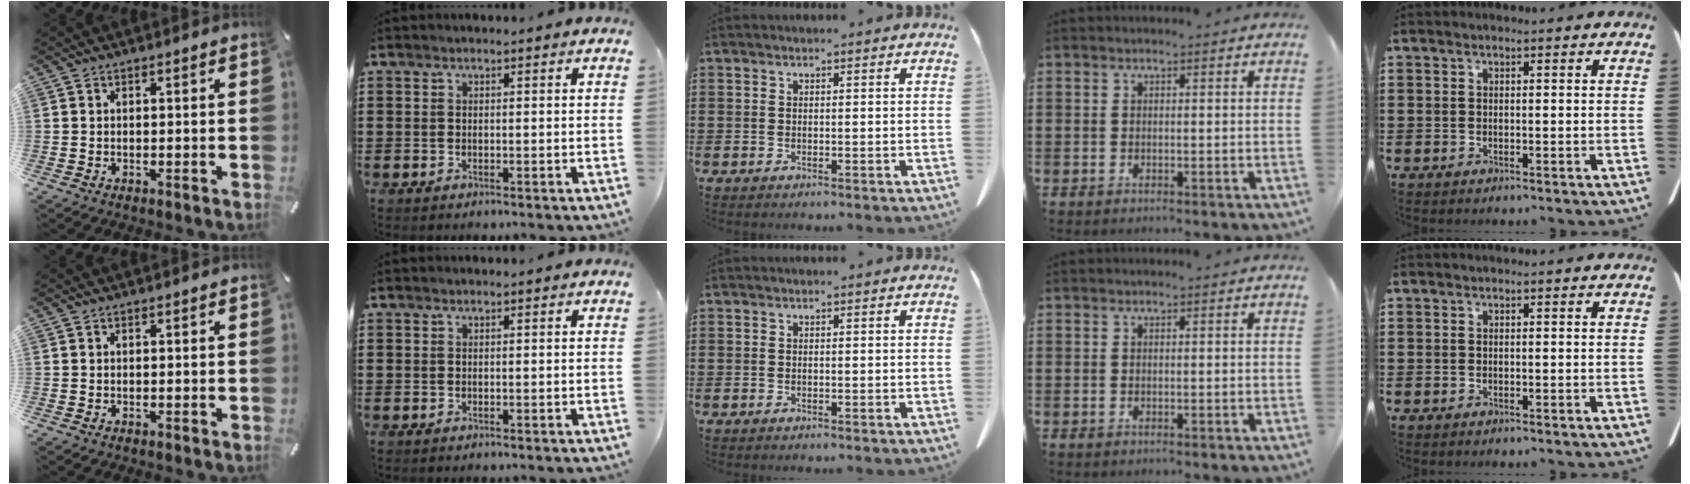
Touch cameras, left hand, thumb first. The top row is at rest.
{}